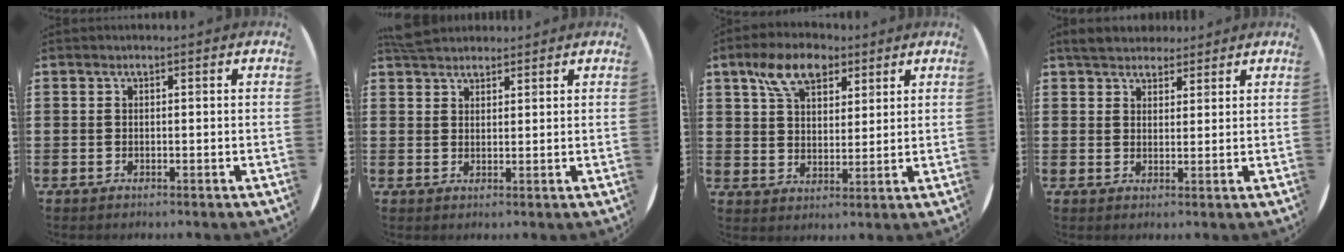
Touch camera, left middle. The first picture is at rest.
{"total": 3.3, "force": [3.1, 1.0, 0.5], "torque": [-0.017, -0.001, 0.061]}
{"total": 8.0, "force": [5.2, 4.5, 4.1], "torque": [-0.075, 0.000, 0.093]}
{"total": 3.8, "force": [3.6, 1.3, 0.5], "torque": [-0.012, -0.005, 0.067]}